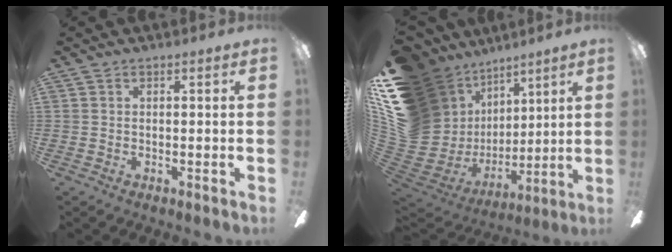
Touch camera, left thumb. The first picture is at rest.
{"total": 24.8, "force": [7.4, 19.4, 13.5], "torque": [-0.241, -0.088, 0.208]}